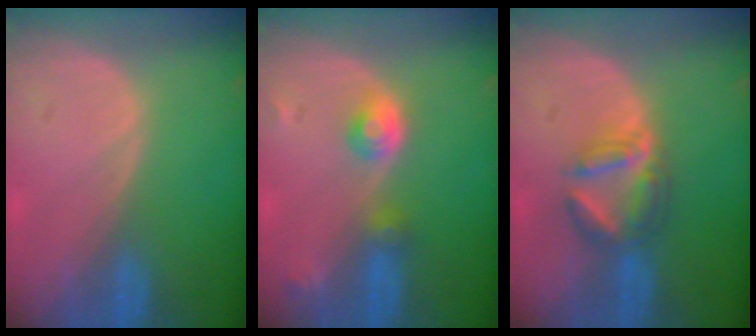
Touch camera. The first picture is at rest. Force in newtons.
{"total": 4.2, "press": 4.0, "slide": 1.4}
{"total": 5.8, "press": 5.5, "slide": 1.9}